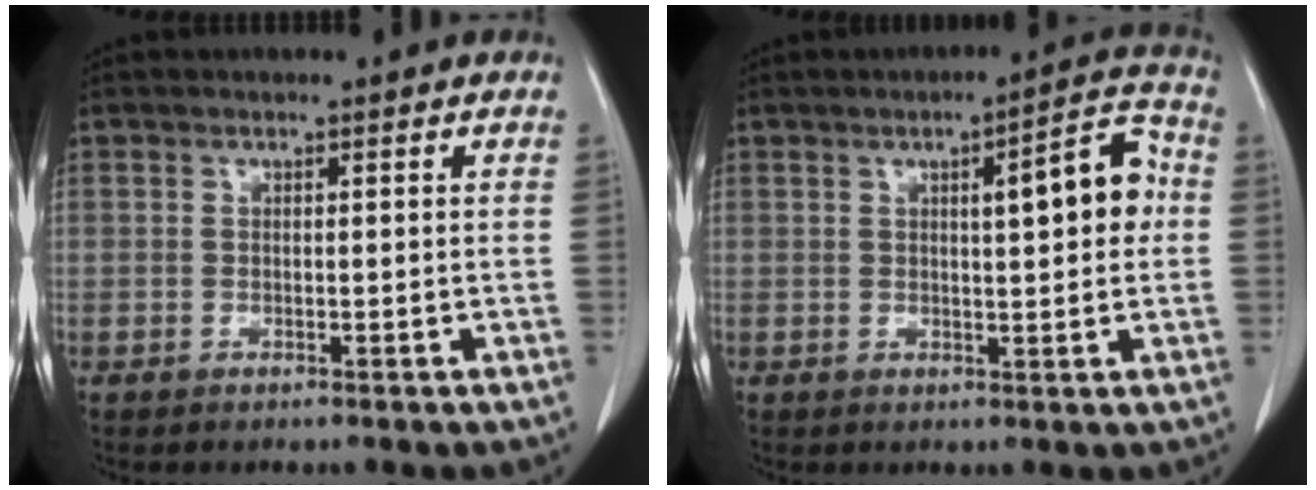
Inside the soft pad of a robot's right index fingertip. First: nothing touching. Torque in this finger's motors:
{"motor_torque": [0.71, 0.42, 0.21, 0.07]}